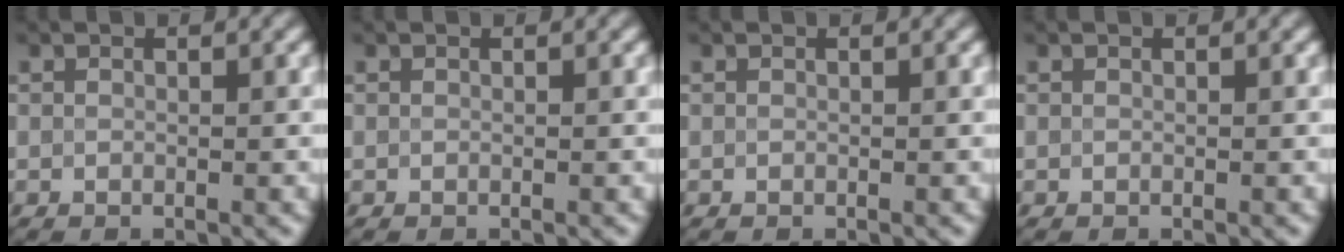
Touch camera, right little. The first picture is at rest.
{"total": 0.0}
{"total": 0.0}
{"total": 0.0}